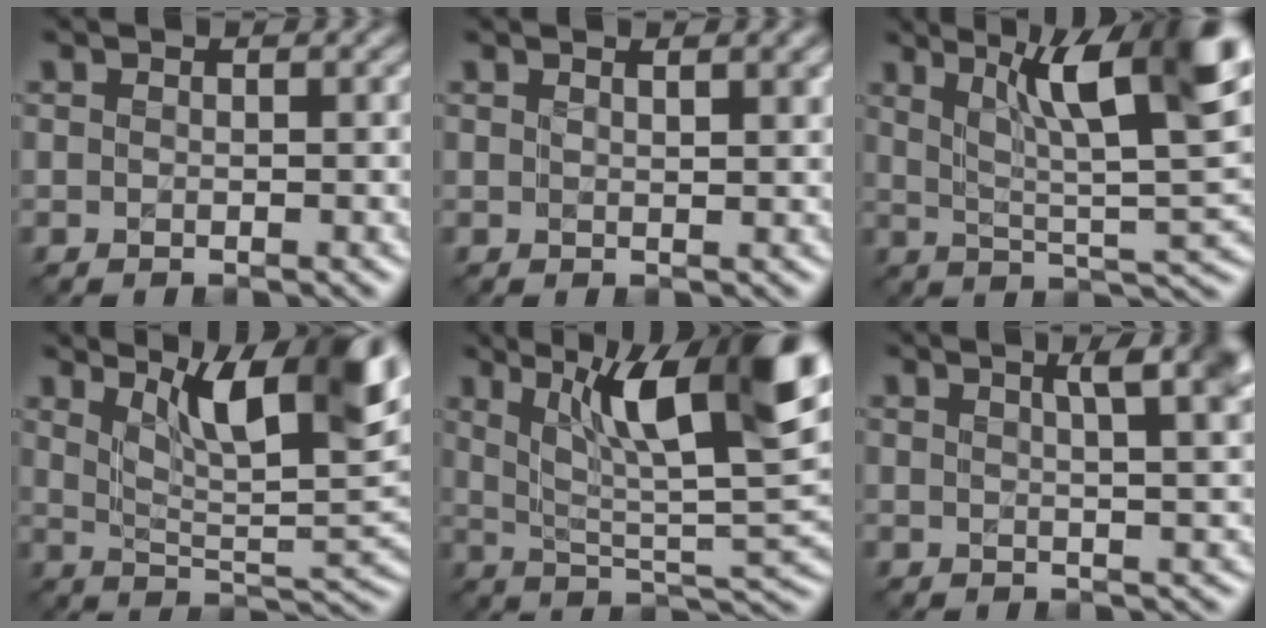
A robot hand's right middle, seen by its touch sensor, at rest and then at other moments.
{"total": 1.5, "force": [1.1, 0.4, 1.0], "torque": [-0.007, 0.000, 0.017]}
{"total": 11.7, "force": [5.1, 3.3, 10.0], "torque": [-0.146, 0.006, 0.081]}
{"total": 11.1, "force": [6.0, 3.1, 8.8], "torque": [-0.125, 0.005, 0.101]}
{"total": 12.8, "force": [5.3, 4.0, 10.9], "torque": [-0.162, -0.001, 0.086]}
{"total": 6.4, "force": [3.1, 2.3, 5.1], "torque": [-0.033, 0.029, 0.019]}